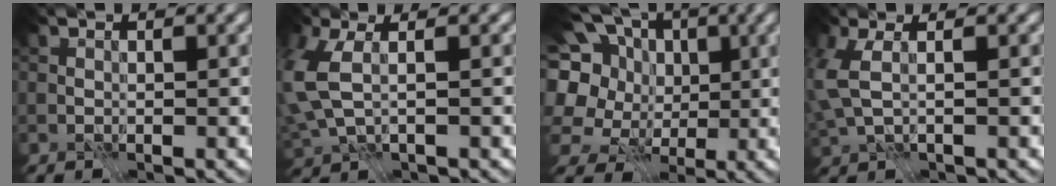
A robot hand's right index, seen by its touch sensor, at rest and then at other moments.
{"total": 6.3, "force": [0.5, 3.6, 5.2], "torque": [-0.150, -0.010, 0.022]}
{"total": 16.3, "force": [2.4, 13.9, 8.1], "torque": [-0.207, 0.022, 0.025]}
{"total": 3.4, "force": [0.4, 1.6, 2.9], "torque": [-0.084, 0.000, 0.013]}